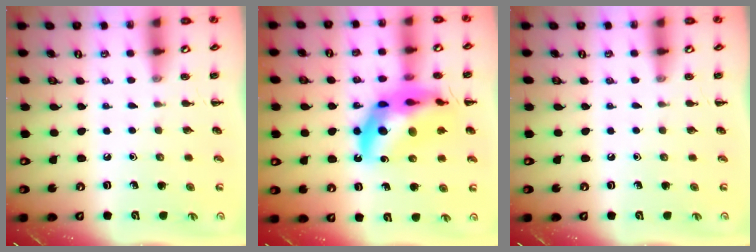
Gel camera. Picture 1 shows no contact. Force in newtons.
{"total": 20.6, "press": 20.0, "slide": 5.0}
{"total": 0.0}